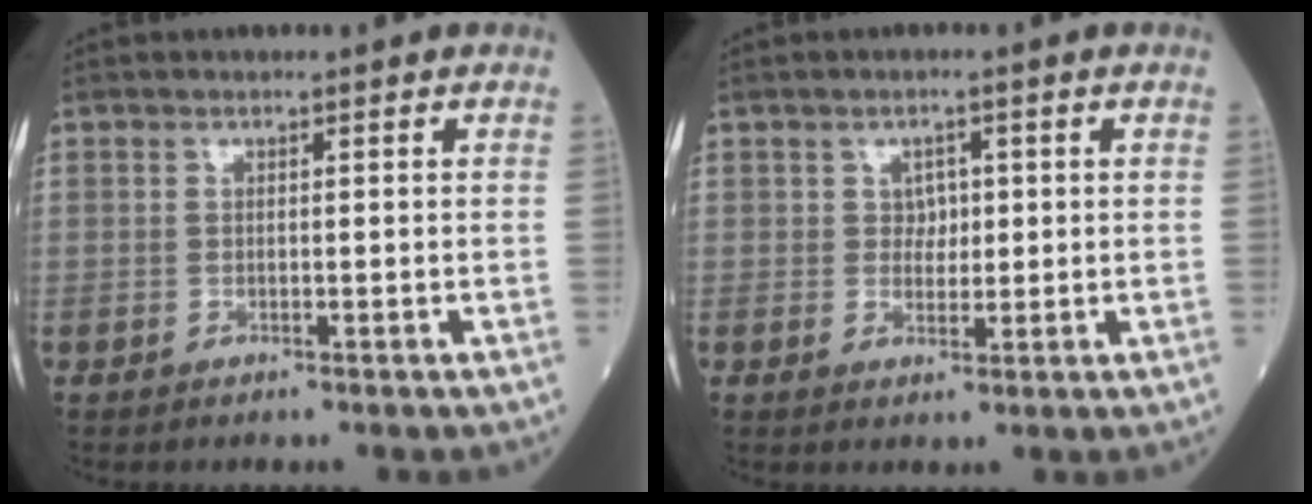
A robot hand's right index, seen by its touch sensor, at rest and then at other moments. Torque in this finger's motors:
{"motor_torque": [-0.10, -0.07, -0.03, -0.01]}